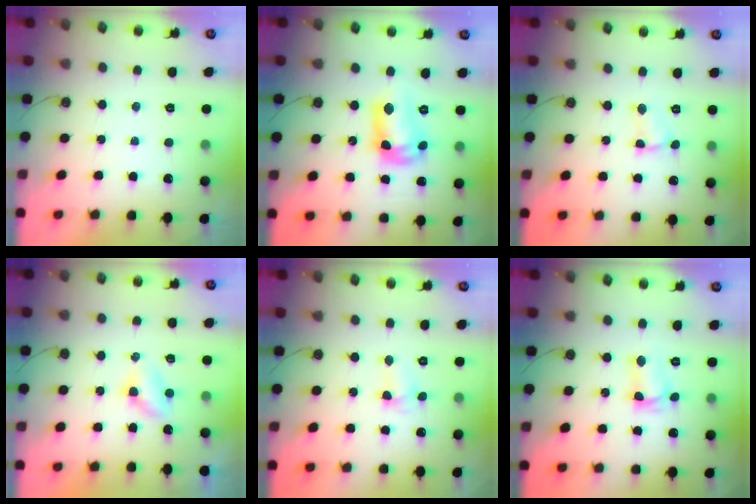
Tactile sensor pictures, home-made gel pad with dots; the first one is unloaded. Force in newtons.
{"total": 13.0, "press": 12.9, "slide": 1.1}
{"total": 2.4, "press": 2.3, "slide": 0.4}
{"total": 2.7, "press": 2.7, "slide": 0.4}
{"total": 2.6, "press": 2.5, "slide": 0.6}
{"total": 4.0, "press": 3.9, "slide": 0.9}